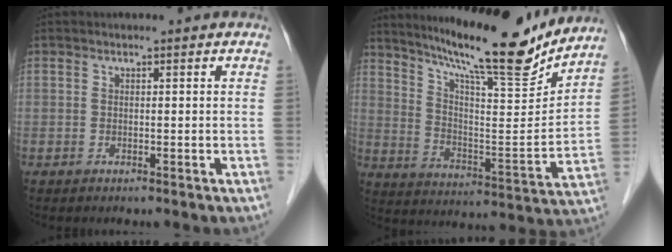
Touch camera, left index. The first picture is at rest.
{"total": 20.6, "force": [17.9, 1.5, 10.2], "torque": [-0.170, -0.030, 0.271]}